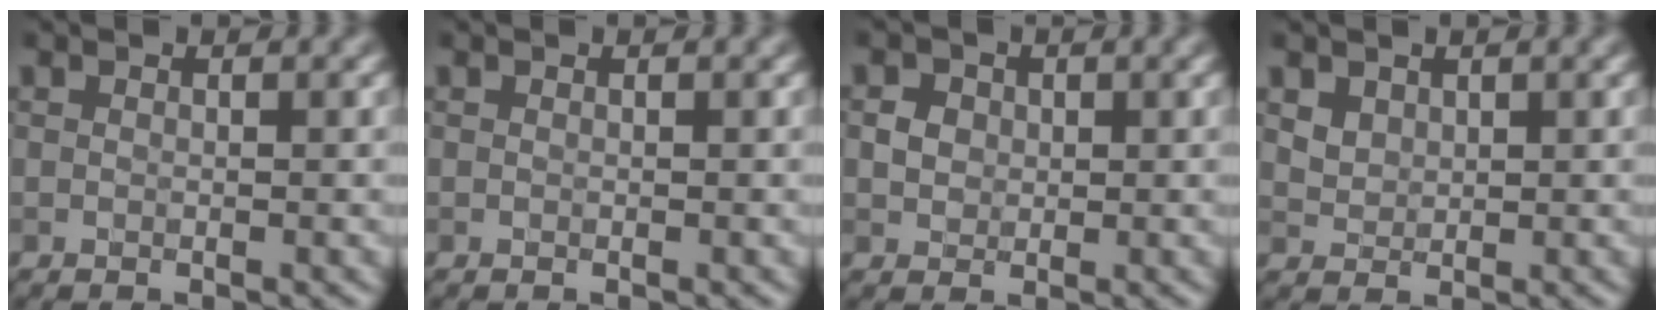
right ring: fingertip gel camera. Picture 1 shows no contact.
{"total": 0.0}
{"total": 1.6, "force": [0.2, 1.4, 0.6], "torque": [-0.006, -0.006, 0.011]}
{"total": 2.0, "force": [1.1, 1.4, 0.8], "torque": [-0.023, -0.007, 0.032]}